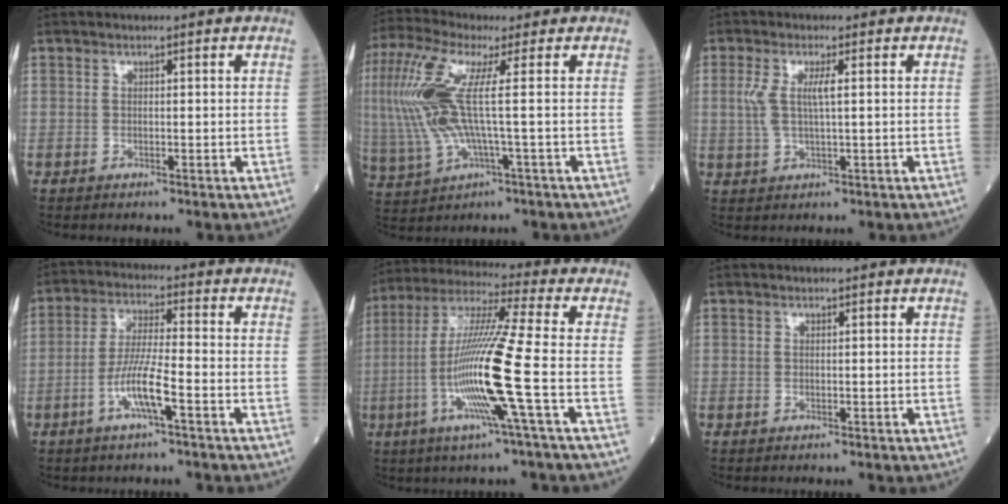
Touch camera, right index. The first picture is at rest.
{"total": 15.2, "force": [1.9, 2.7, 14.8], "torque": [-0.362, 0.011, 0.033]}
{"total": 4.3, "force": [0.8, 0.8, 4.2], "torque": [-0.097, 0.004, 0.017]}
{"total": 7.4, "force": [-3.0, 0.2, 6.7], "torque": [-0.136, -0.001, -0.060]}
{"total": 15.3, "force": [-3.8, -1.7, 14.8], "torque": [-0.297, -0.012, -0.085]}
{"total": 0.0}